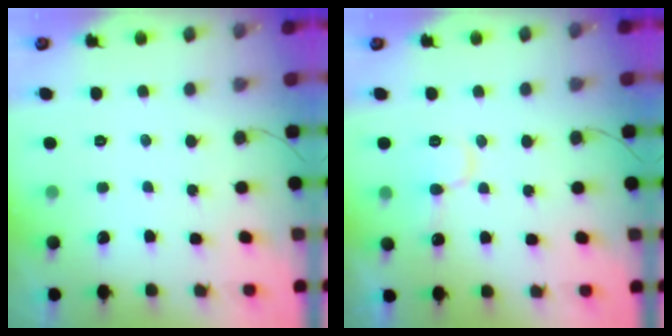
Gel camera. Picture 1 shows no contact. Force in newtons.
{"total": 9.2, "press": 9.1, "slide": 1.5}